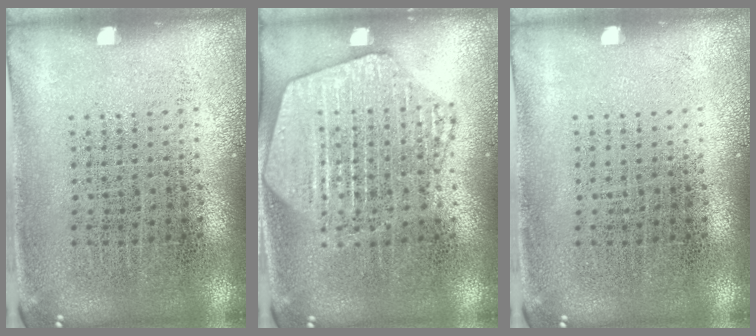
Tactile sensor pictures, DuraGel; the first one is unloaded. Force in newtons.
{"total": 2.0, "press": 2.0, "slide": 0.2}
{"total": 0.0}